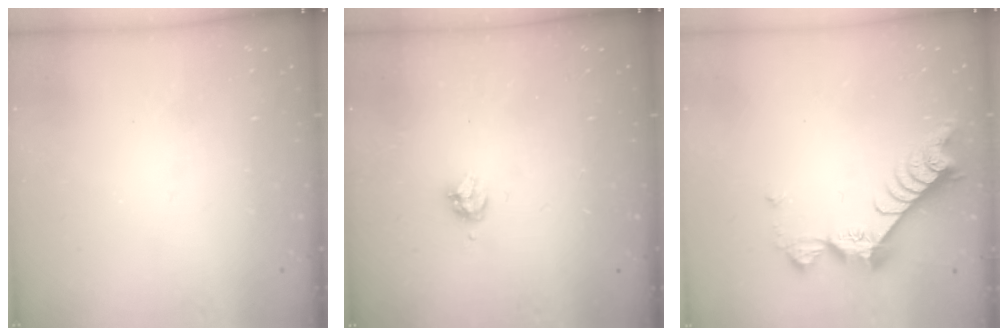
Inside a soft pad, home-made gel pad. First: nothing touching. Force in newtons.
{"total": 4.2, "press": 4.1, "slide": 0.5}
{"total": 9.1, "press": 9.1, "slide": 0.6}